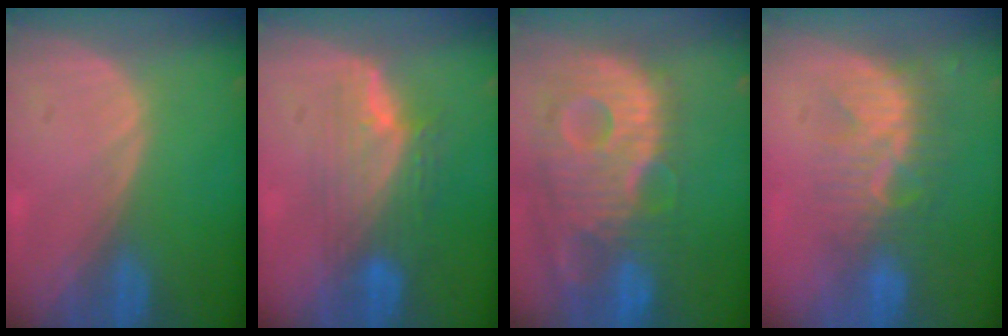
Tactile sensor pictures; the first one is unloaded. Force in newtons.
{"total": 7.5, "press": 7.1, "slide": 2.6}
{"total": 13.8, "press": 12.0, "slide": 6.8}
{"total": 8.4, "press": 7.5, "slide": 3.9}